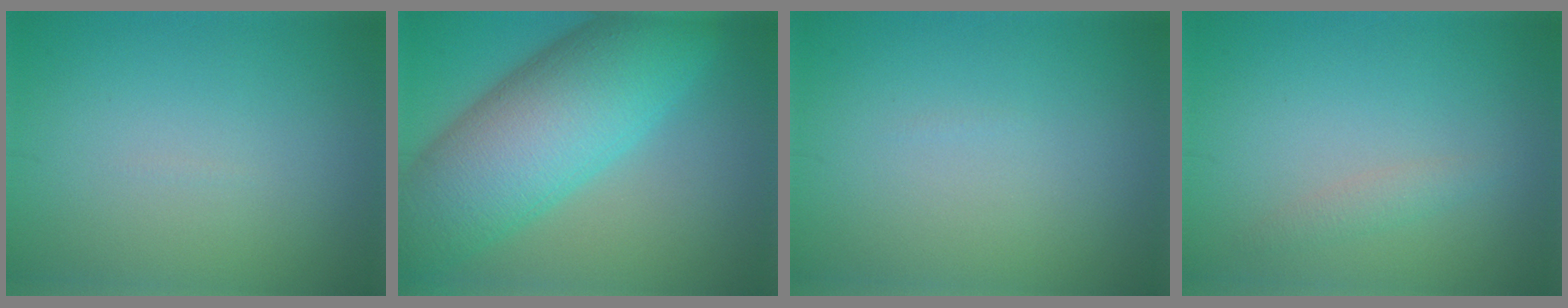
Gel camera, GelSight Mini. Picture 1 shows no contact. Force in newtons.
{"total": 12.8, "press": 12.8, "slide": 0.2}
{"total": 0.0}
{"total": 1.2, "press": 1.2, "slide": 0.1}